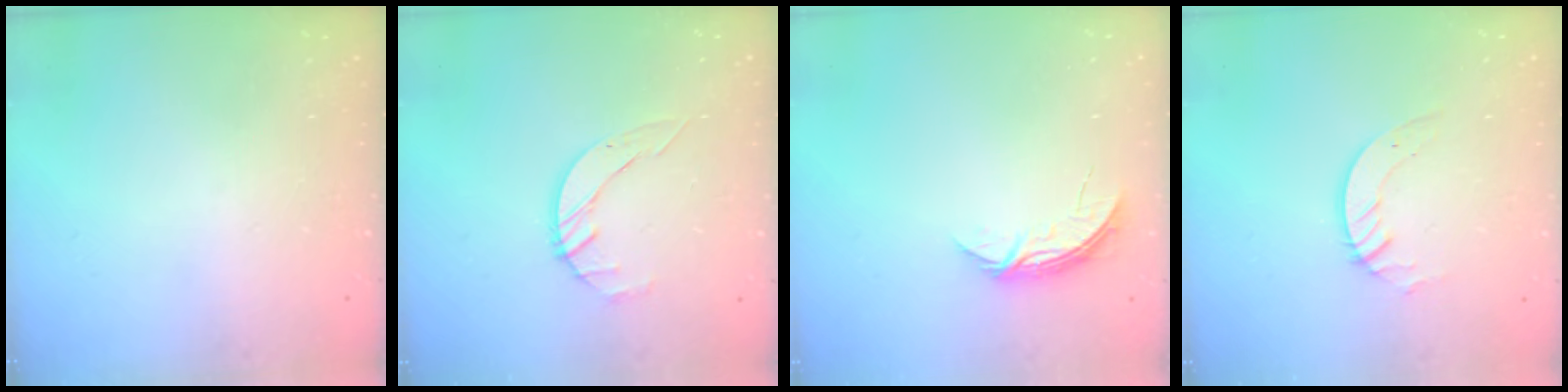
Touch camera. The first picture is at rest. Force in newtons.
{"total": 2.7, "press": 2.7, "slide": 0.3}
{"total": 5.4, "press": 5.4, "slide": 0.6}
{"total": 3.3, "press": 3.3, "slide": 0.2}